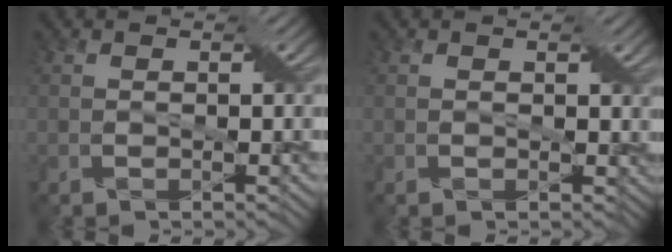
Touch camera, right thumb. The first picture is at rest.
{"total": 1.1, "force": [0.5, 1.0, 0.3], "torque": [-0.010, -0.005, 0.005]}